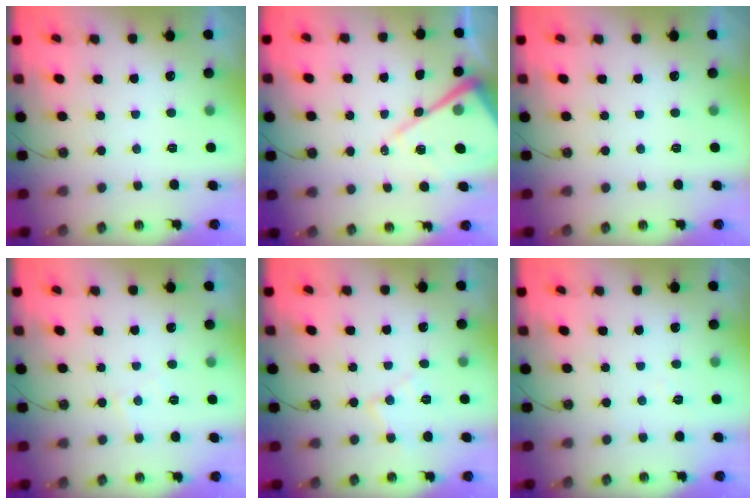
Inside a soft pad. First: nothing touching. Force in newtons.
{"total": 13.6, "press": 13.6, "slide": 1.1}
{"total": 0.0}
{"total": 3.8, "press": 3.7, "slide": 0.6}
{"total": 8.1, "press": 8.1, "slide": 0.7}
{"total": 3.2, "press": 3.1, "slide": 0.3}